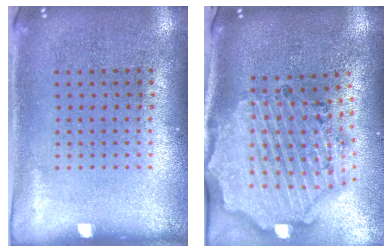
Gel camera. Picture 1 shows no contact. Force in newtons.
{"total": 2.7, "press": 2.5, "slide": 1.1}